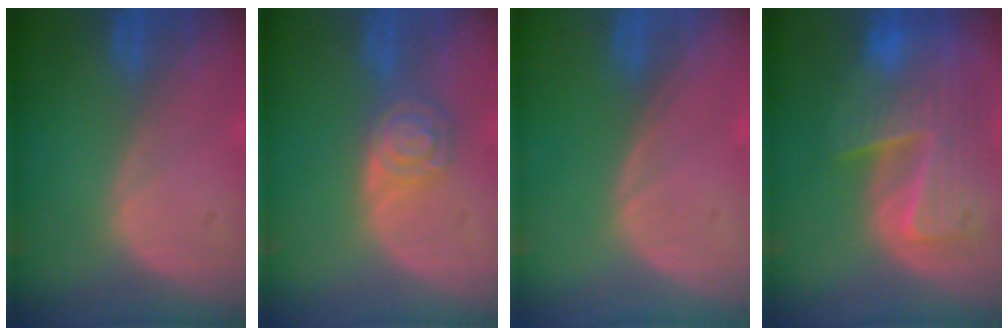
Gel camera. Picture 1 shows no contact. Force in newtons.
{"total": 5.5, "press": 4.8, "slide": 2.6}
{"total": 0.0}
{"total": 10.2, "press": 8.8, "slide": 5.0}